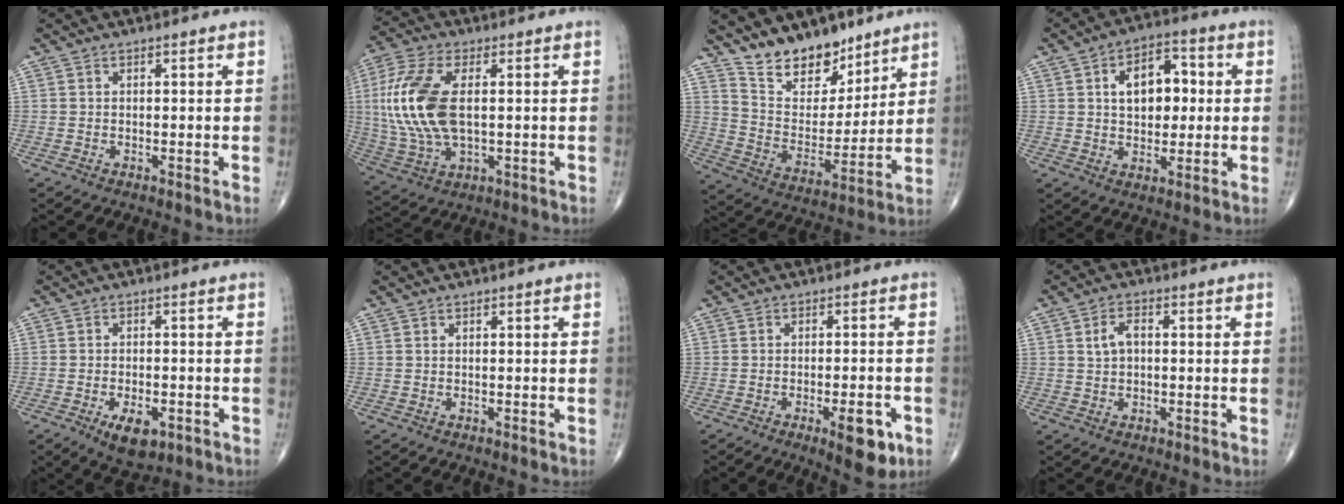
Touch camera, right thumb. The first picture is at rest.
{"total": 16.9, "force": [1.7, 8.5, 14.4], "torque": [-0.333, -0.002, 0.036]}
{"total": 13.6, "force": [10.8, 6.8, 5.0], "torque": [-0.043, -0.083, 0.201]}
{"total": 10.7, "force": [1.9, 6.8, 8.1], "torque": [-0.092, 0.010, 0.027]}
{"total": 6.5, "force": [-2.9, 3.2, 4.8], "torque": [-0.071, 0.004, -0.038]}
{"total": 0.0}
{"total": 7.5, "force": [-3.4, 2.4, 6.3], "torque": [-0.078, 0.002, -0.042]}
{"total": 3.6, "force": [0.5, 2.1, 2.8], "torque": [-0.053, 0.011, 0.007]}